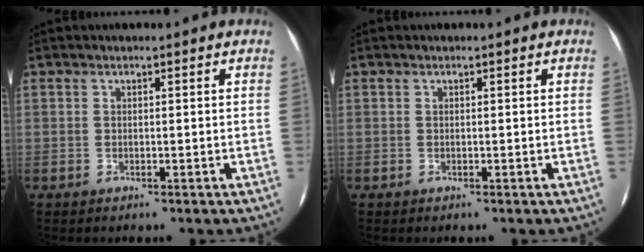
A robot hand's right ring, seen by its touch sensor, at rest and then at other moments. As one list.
[{"total": 0.0}]